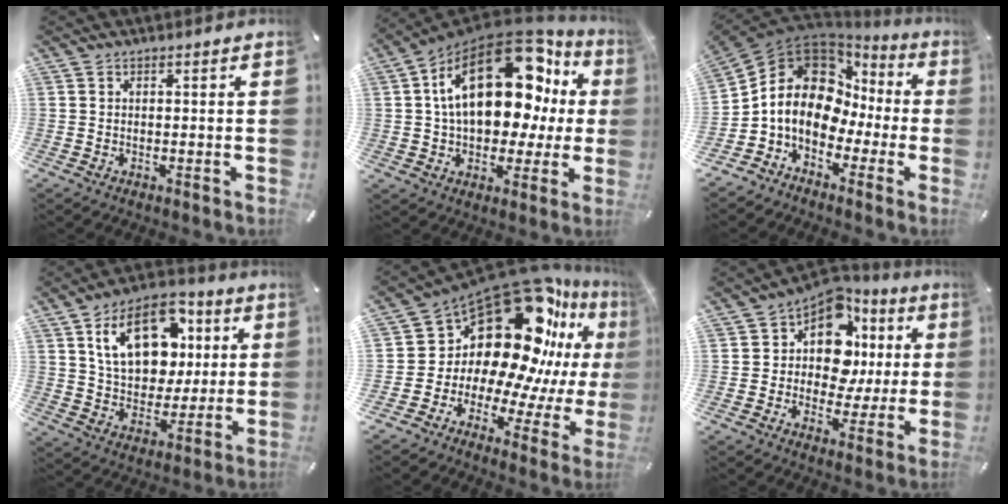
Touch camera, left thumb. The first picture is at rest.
{"total": 24.4, "force": [6.7, 14.0, 18.9], "torque": [-0.312, -0.040, 0.110]}
{"total": 13.7, "force": [1.2, 11.3, 7.6], "torque": [-0.154, -0.020, 0.016]}
{"total": 17.6, "force": [6.4, 12.3, 10.8], "torque": [-0.173, -0.007, 0.116]}
{"total": 22.8, "force": [12.0, 13.9, 13.5], "torque": [-0.201, -0.136, 0.222]}
{"total": 13.0, "force": [4.5, 9.5, 7.6], "torque": [-0.121, -0.042, 0.085]}